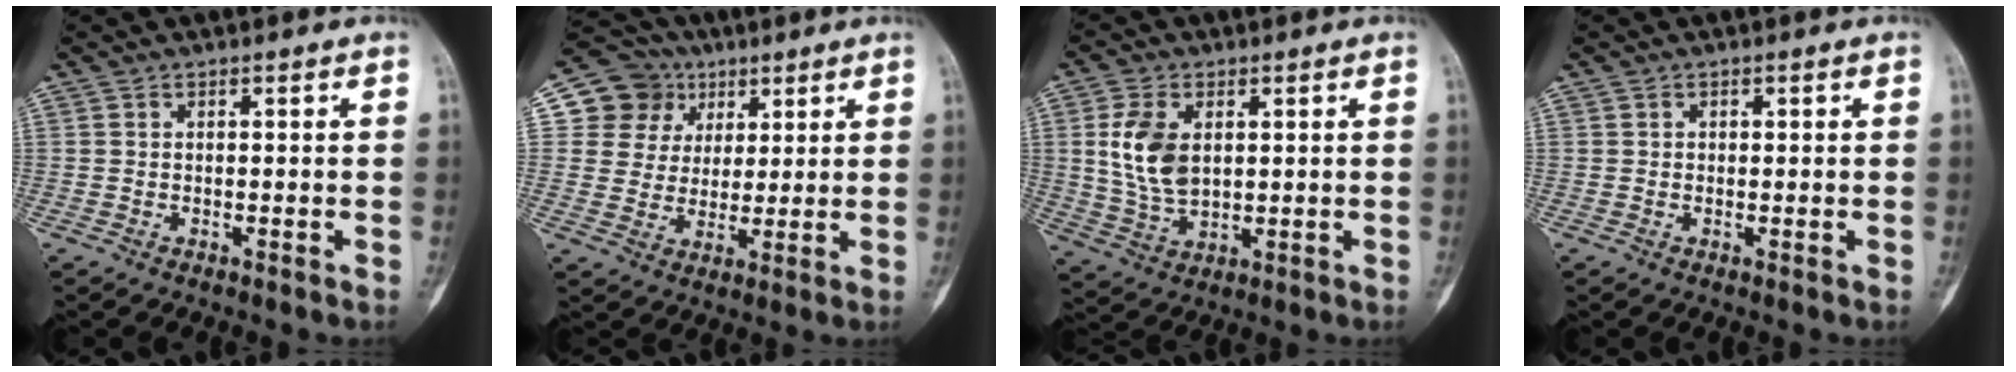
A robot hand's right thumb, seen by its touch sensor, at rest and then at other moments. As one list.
[{"total": 10.7, "force": [4.3, 9.7, 1.5], "torque": [0.017, -0.004, 0.073]}, {"total": 9.7, "force": [2.0, 5.9, 7.5], "torque": [-0.144, -0.009, 0.047]}, {"total": 0.6, "force": [0.2, 0.5, 0.2], "torque": [0.001, 0.001, 0.002]}]